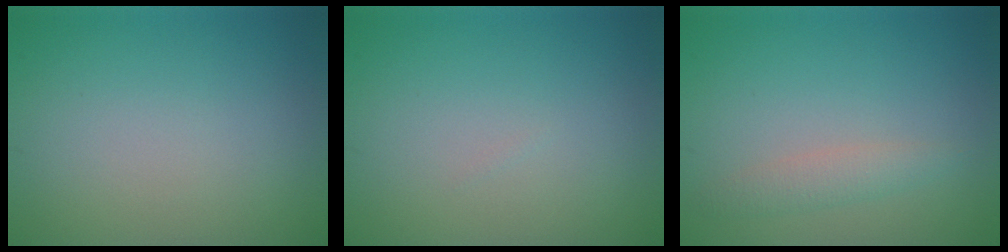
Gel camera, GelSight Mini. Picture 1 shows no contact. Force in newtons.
{"total": 0.0}
{"total": 1.7, "press": 1.7, "slide": 0.1}